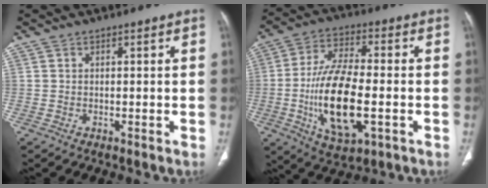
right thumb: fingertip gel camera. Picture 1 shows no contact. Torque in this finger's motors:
{"motor_torque": [5.01, 0.00, 1.91, -0.72, 0.32]}